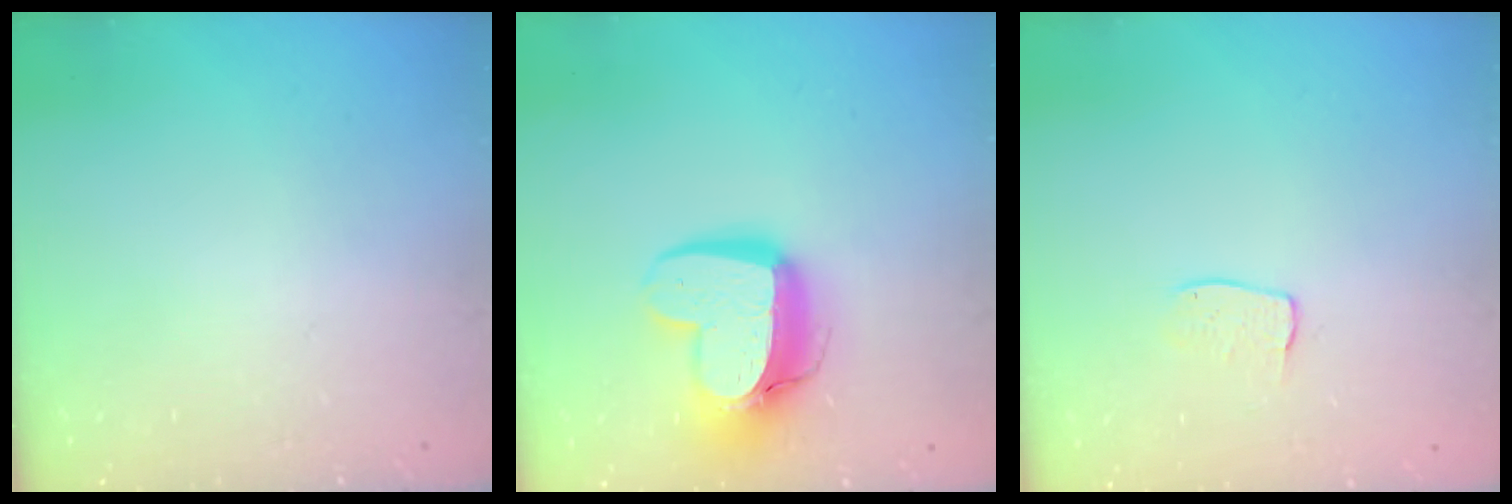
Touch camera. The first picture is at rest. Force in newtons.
{"total": 15.5, "press": 15.5, "slide": 1.2}
{"total": 5.0, "press": 5.0, "slide": 0.3}